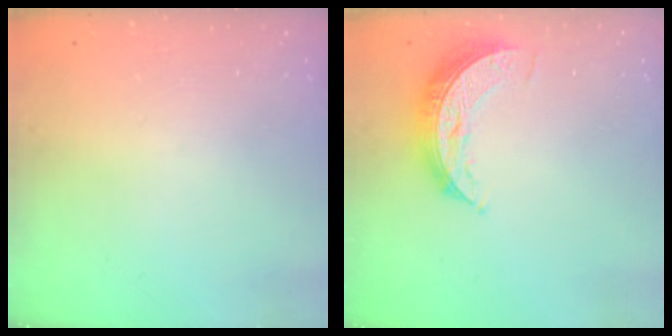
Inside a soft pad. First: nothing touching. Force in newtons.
{"total": 8.4, "press": 8.4, "slide": 0.2}